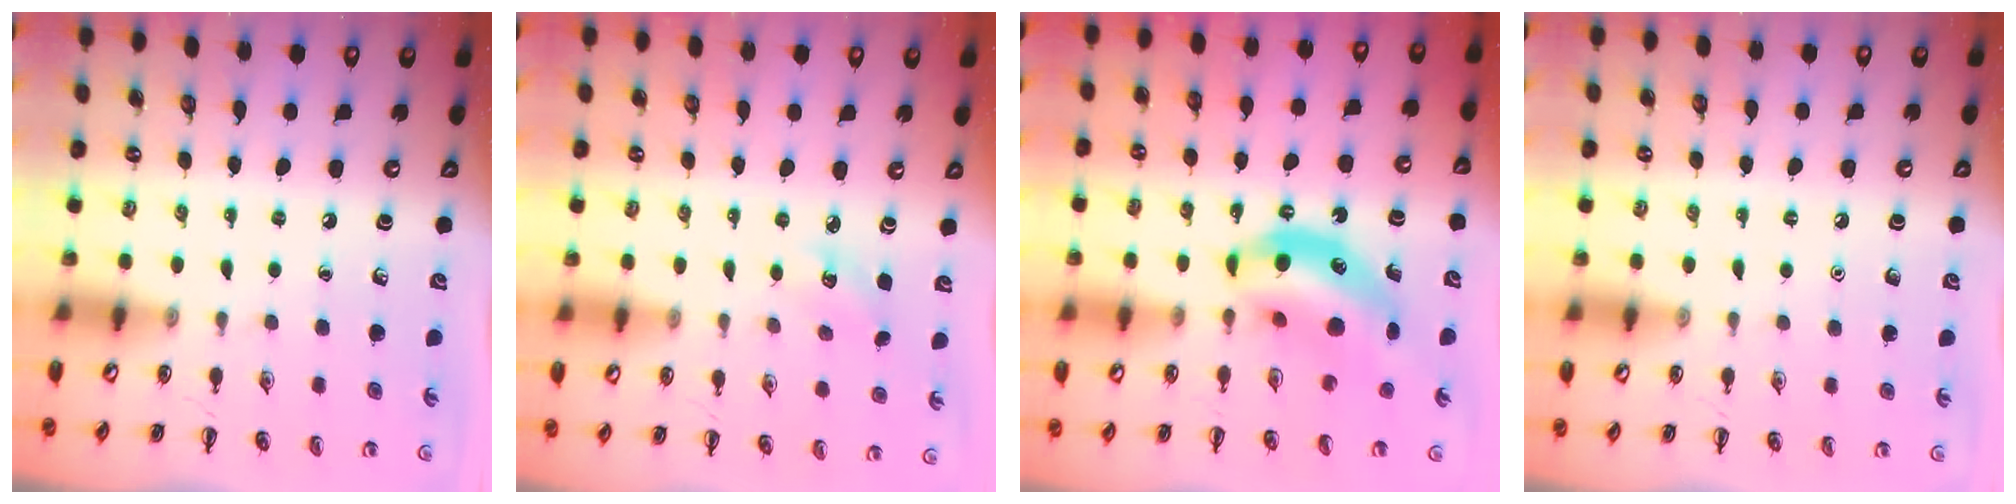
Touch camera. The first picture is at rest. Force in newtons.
{"total": 3.5, "press": 3.4, "slide": 1.0}
{"total": 11.5, "press": 11.2, "slide": 2.9}
{"total": 1.5, "press": 1.5, "slide": 0.1}